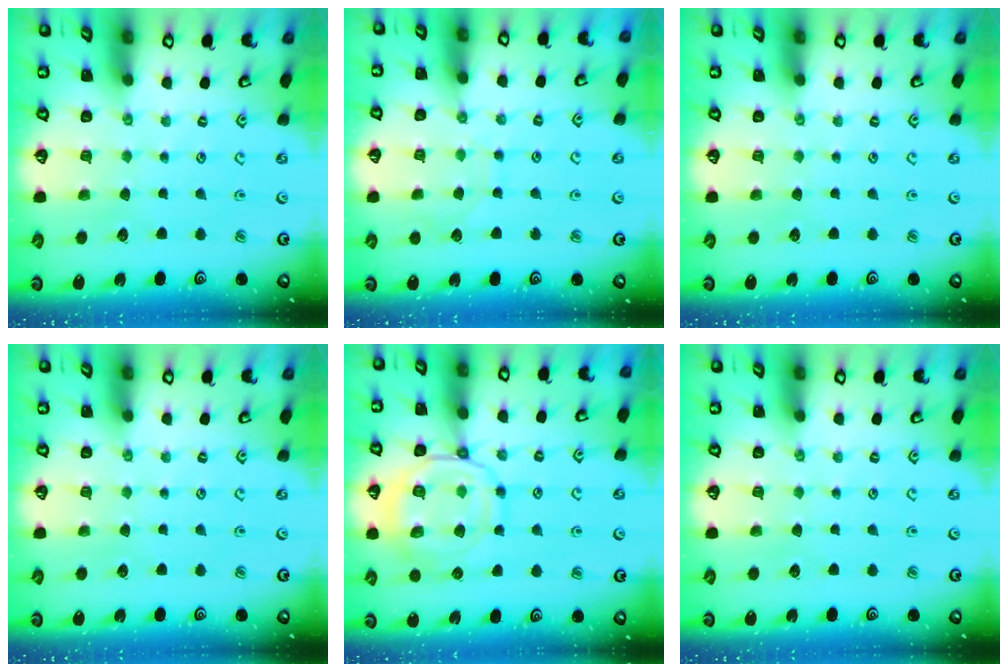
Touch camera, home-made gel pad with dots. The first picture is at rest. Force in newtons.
{"total": 6.8, "press": 6.8, "slide": 0.1}
{"total": 0.0}
{"total": 0.0}
{"total": 12.6, "press": 12.6, "slide": 1.2}
{"total": 0.0}